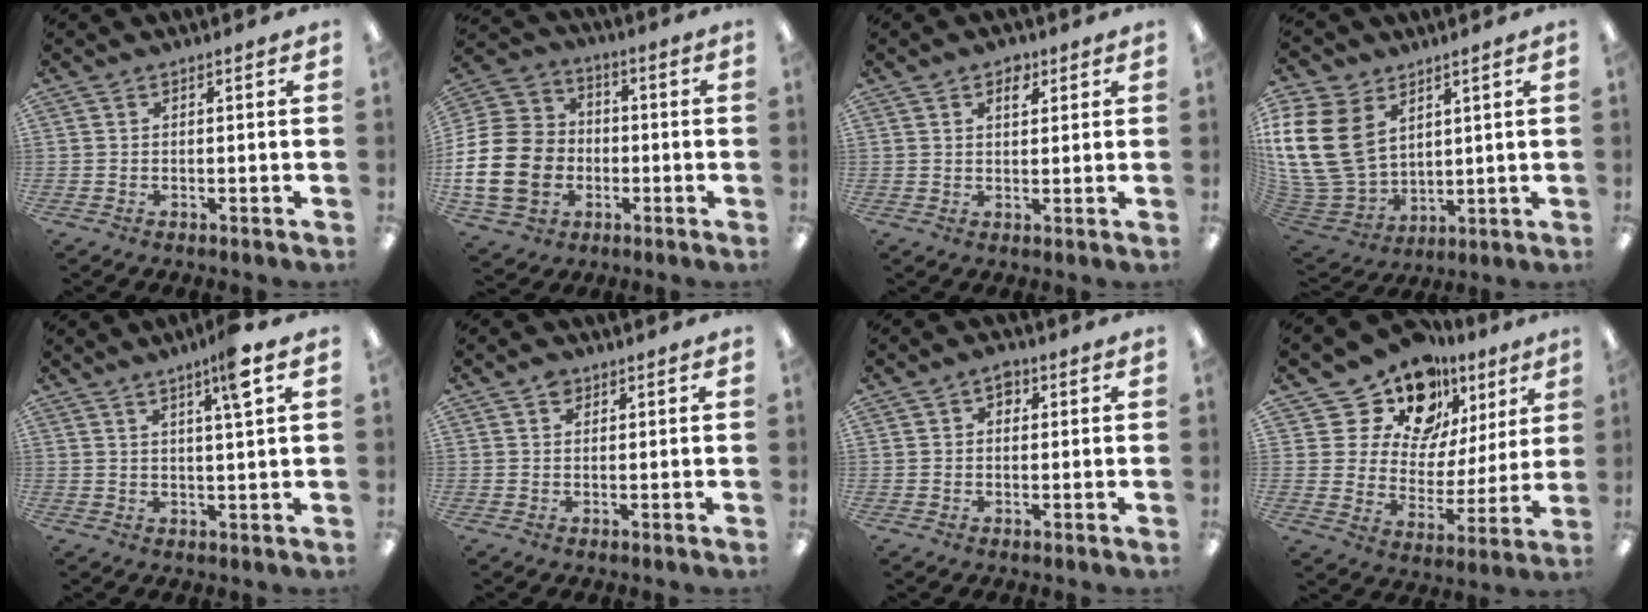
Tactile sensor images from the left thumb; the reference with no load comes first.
{"total": 18.6, "force": [-4.0, 15.4, 9.7], "torque": [-0.202, 0.032, -0.060]}
{"total": 3.7, "force": [2.0, 2.3, 2.1], "torque": [-0.005, -0.012, 0.028]}
{"total": 19.0, "force": [5.4, 14.2, 11.5], "torque": [-0.293, -0.034, 0.102]}
{"total": 7.1, "force": [3.9, 0.3, 5.9], "torque": [-0.102, -0.005, 0.058]}
{"total": 2.0, "force": [1.2, 1.3, 0.8], "torque": [-0.010, -0.002, 0.021]}
{"total": 2.4, "force": [0.8, 1.8, 1.3], "torque": [-0.012, 0.000, 0.010]}
{"total": 16.8, "force": [12.5, 9.7, 5.6], "torque": [-0.112, -0.085, 0.227]}